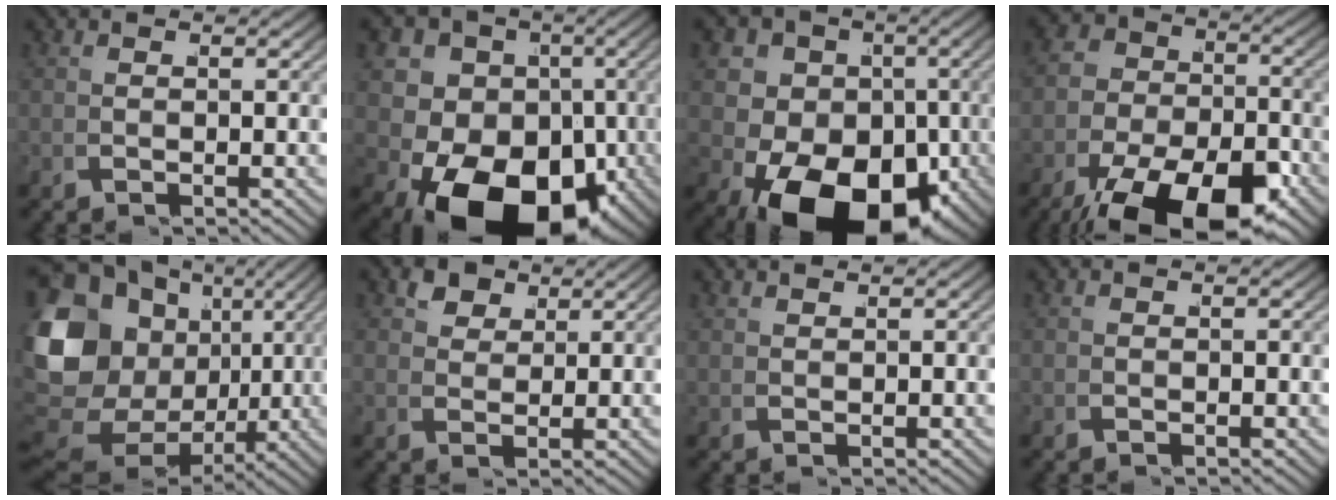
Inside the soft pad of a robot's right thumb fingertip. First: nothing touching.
{"total": 18.4, "force": [-2.8, 13.3, 12.4], "torque": [-0.236, -0.081, -0.012]}
{"total": 16.2, "force": [-2.3, 11.5, 11.1], "torque": [-0.213, -0.078, -0.003]}
{"total": 11.9, "force": [-5.6, 6.9, 7.9], "torque": [-0.123, -0.057, -0.065]}
{"total": 14.3, "force": [1.5, 10.6, 9.5], "torque": [-0.213, -0.044, 0.054]}
{"total": 3.6, "force": [2.7, 1.8, 1.4], "torque": [-0.025, 0.001, 0.051]}
{"total": 1.2, "force": [1.2, -0.3, 0.0], "torque": [0.003, 0.003, 0.026]}
{"total": 0.0}